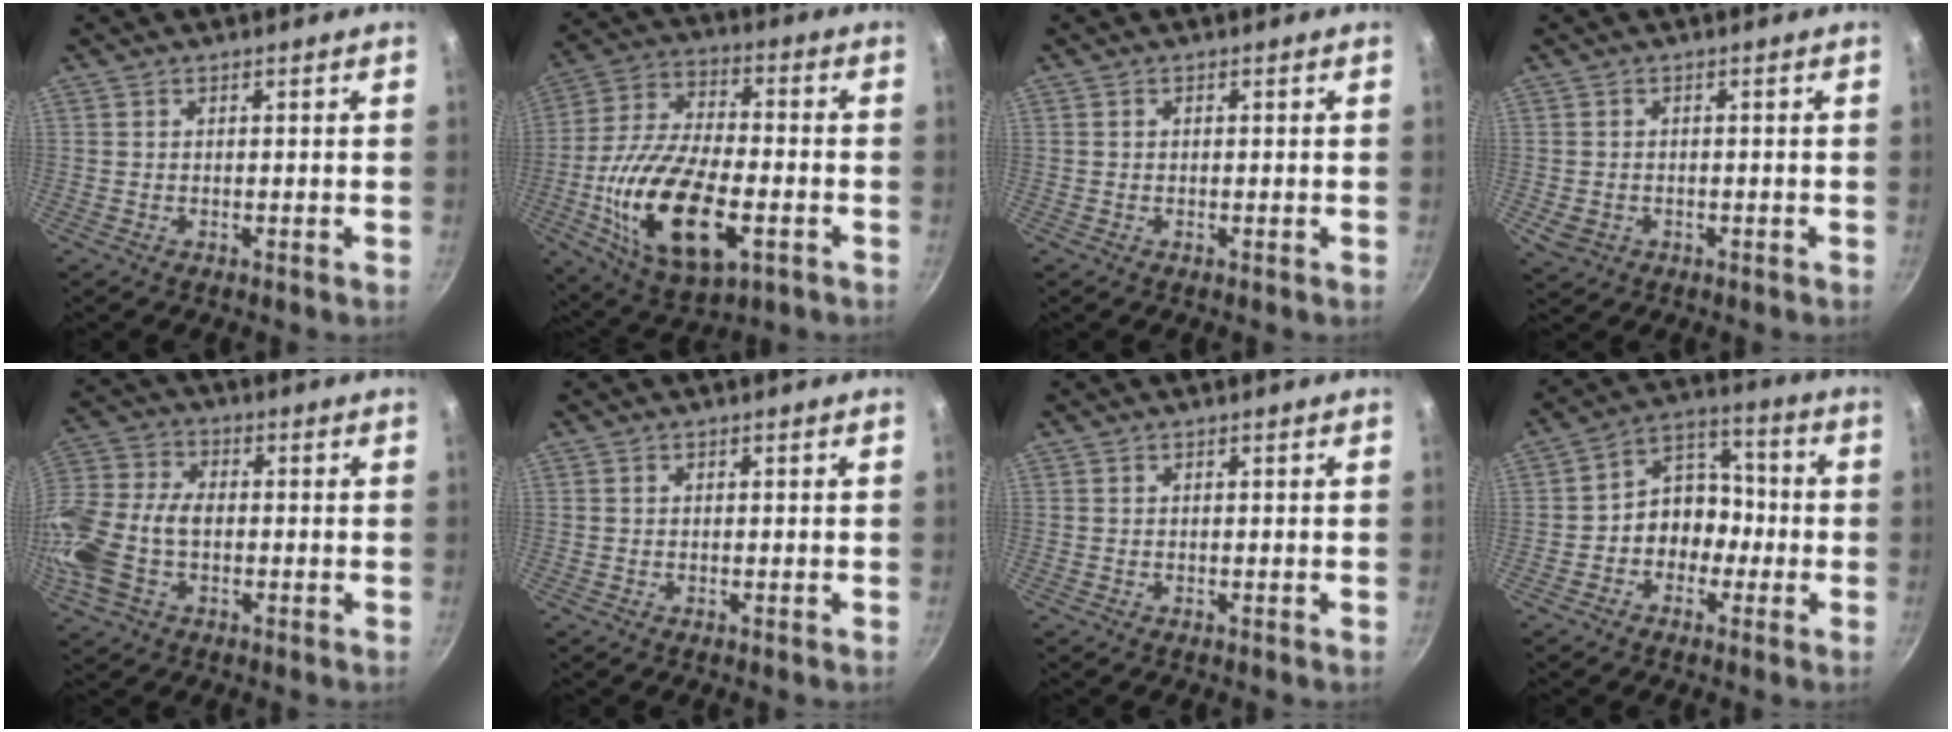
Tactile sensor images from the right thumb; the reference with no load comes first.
{"total": 21.8, "force": [-5.9, 10.8, 18.0], "torque": [-0.337, 0.018, -0.101]}
{"total": 0.0}
{"total": 3.2, "force": [-0.8, 2.7, 1.5], "torque": [-0.030, 0.004, -0.006]}
{"total": 15.8, "force": [-3.0, 10.3, 11.6], "torque": [-0.250, 0.028, -0.069]}
{"total": 0.0}
{"total": 0.0}
{"total": 9.5, "force": [-2.4, 7.8, 4.9], "torque": [-0.019, 0.051, -0.050]}